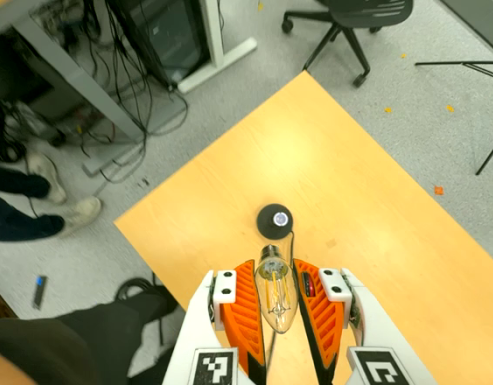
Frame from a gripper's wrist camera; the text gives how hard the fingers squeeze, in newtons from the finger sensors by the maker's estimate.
{"total": 10.8, "left": 10.3, "right": 11.3}